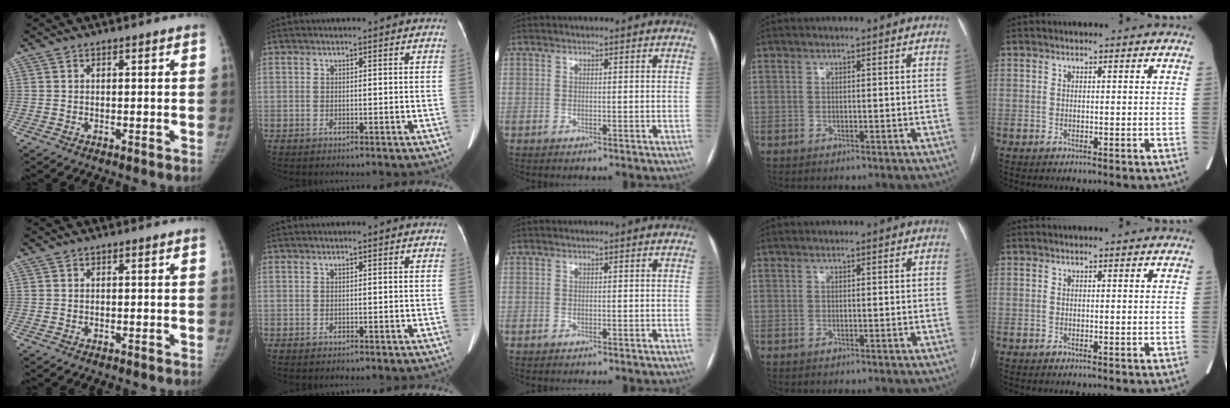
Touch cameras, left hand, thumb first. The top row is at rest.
{}